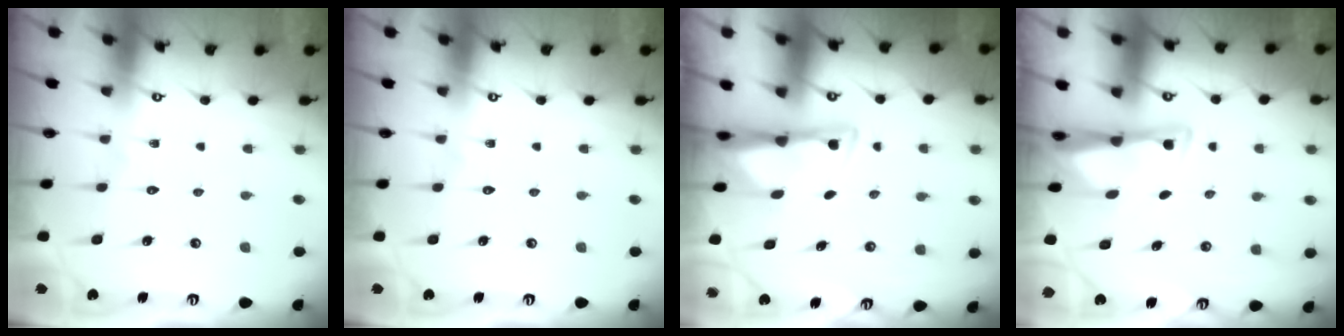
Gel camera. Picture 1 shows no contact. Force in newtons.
{"total": 0.0}
{"total": 2.8, "press": 2.7, "slide": 0.5}
{"total": 2.9, "press": 2.9, "slide": 0.4}